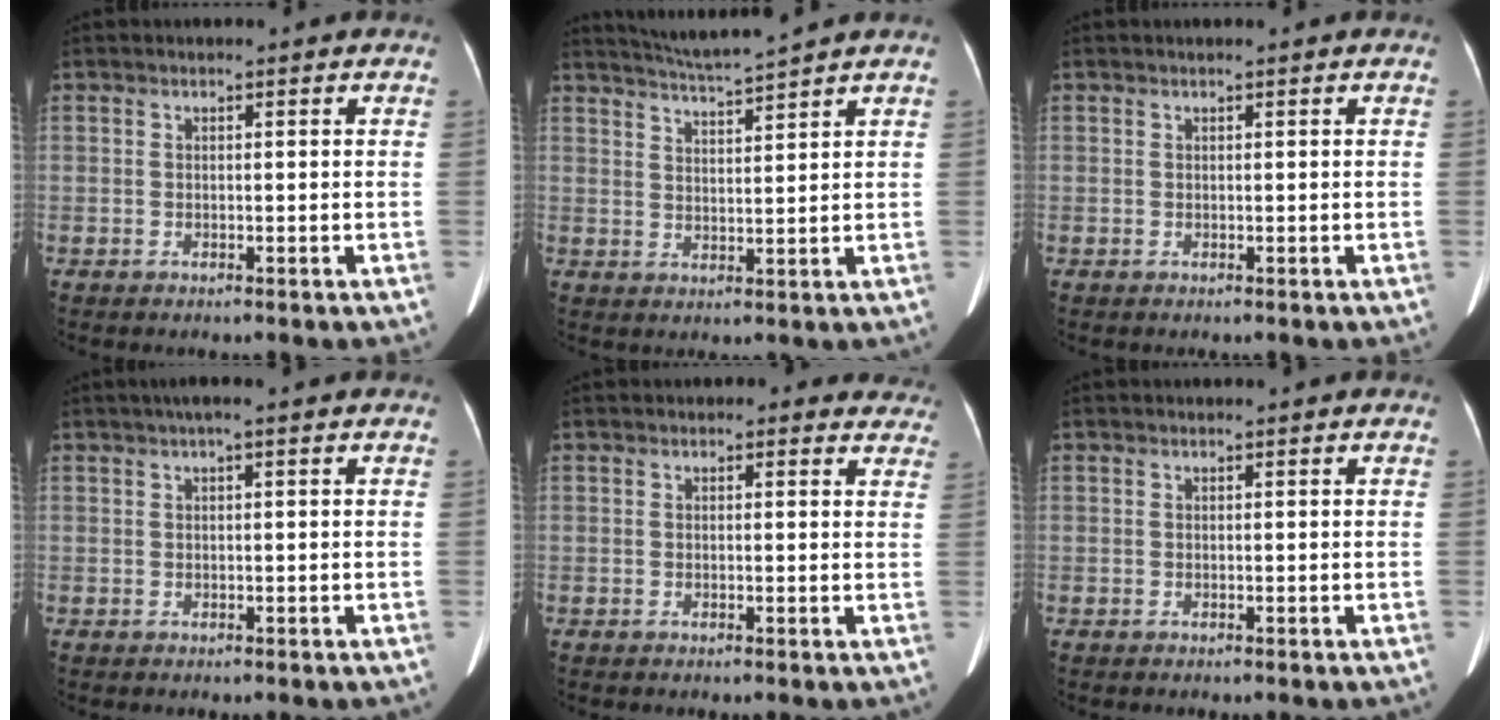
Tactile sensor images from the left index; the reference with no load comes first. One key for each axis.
{"total": 5.8, "fx": 5.4, "fy": -1.6, "fz": 1.5, "tx": -0.034, "ty": -0.003, "tz": 0.100}
{"total": 0.0}
{"total": 1.8, "fx": 0.8, "fy": 0.1, "fz": 1.5, "tx": -0.031, "ty": 0.015, "tz": 0.013}
{"total": 4.2, "fx": 3.6, "fy": 2.2, "fz": 0.8, "tx": 0.016, "ty": -0.002, "tz": 0.014}
{"total": 0.0}